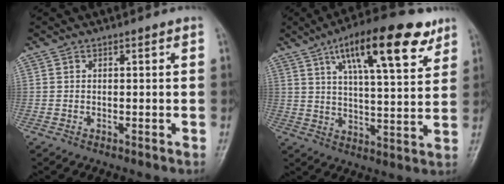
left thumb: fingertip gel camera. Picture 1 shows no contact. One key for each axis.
{"total": 18.4, "fx": 10.0, "fy": 5.8, "fz": 14.3, "tx": -0.196, "ty": -0.025, "tz": 0.156}